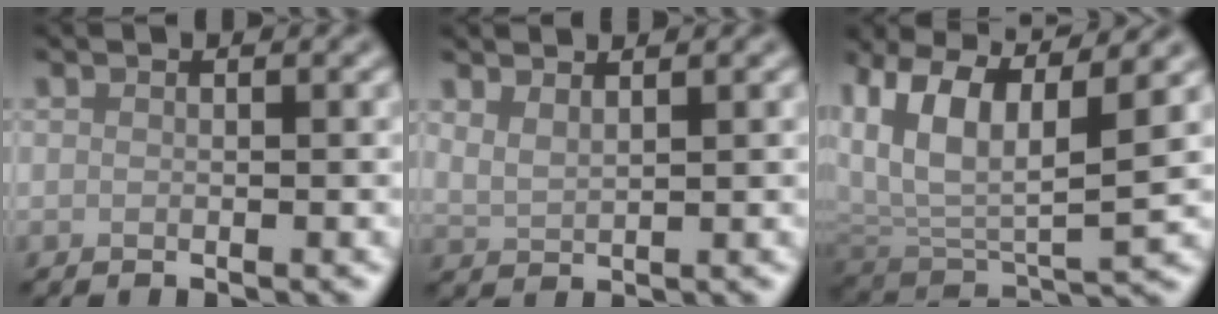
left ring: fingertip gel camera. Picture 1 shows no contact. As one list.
[{"total": 1.8, "force": [1.5, 0.5, 0.9], "torque": [-0.018, -0.001, 0.032]}, {"total": 10.0, "force": [4.3, 4.3, 7.9], "torque": [-0.150, 0.012, 0.078]}]